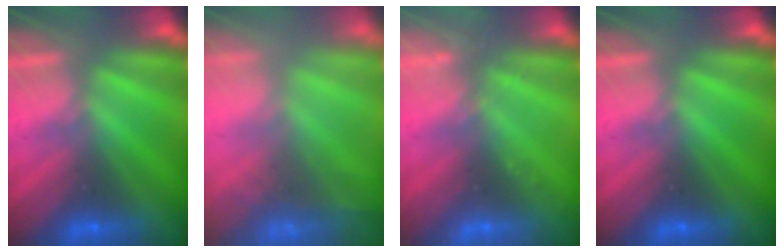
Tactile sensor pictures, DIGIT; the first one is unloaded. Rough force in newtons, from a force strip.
{"total": 7.2}
{"total": 2.2}
{"total": 0.0}